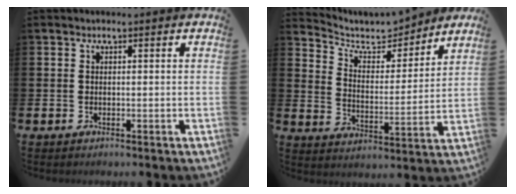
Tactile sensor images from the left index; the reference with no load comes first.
{"total": 6.5, "force": [6.0, 2.2, 1.6], "torque": [-0.064, -0.048, 0.100]}